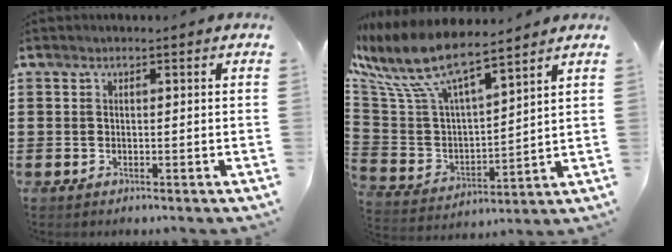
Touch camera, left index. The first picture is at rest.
{"total": 10.0, "force": [7.9, 2.3, 5.6], "torque": [-0.149, -0.049, 0.135]}